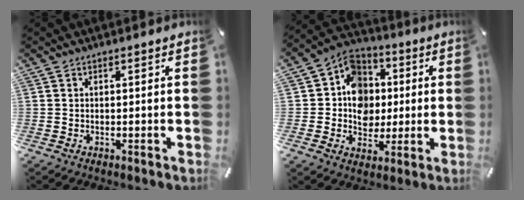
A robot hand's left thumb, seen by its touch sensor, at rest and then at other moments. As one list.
[{"total": 11.5, "force": [-0.4, 10.8, 4.1], "torque": [-0.056, 0.005, -0.002]}]